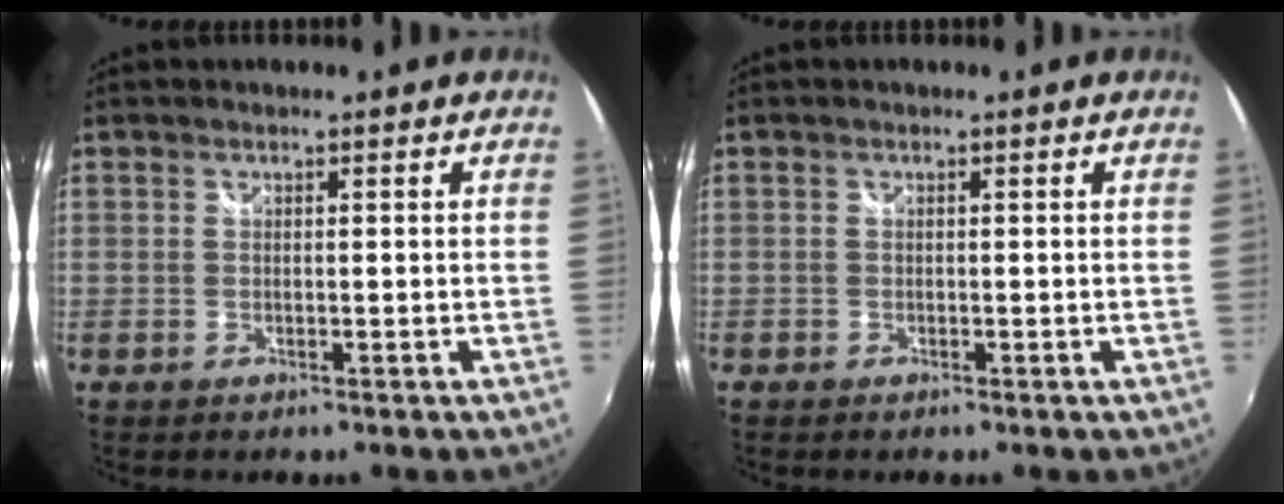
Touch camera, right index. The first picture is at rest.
{"total": 0.0}